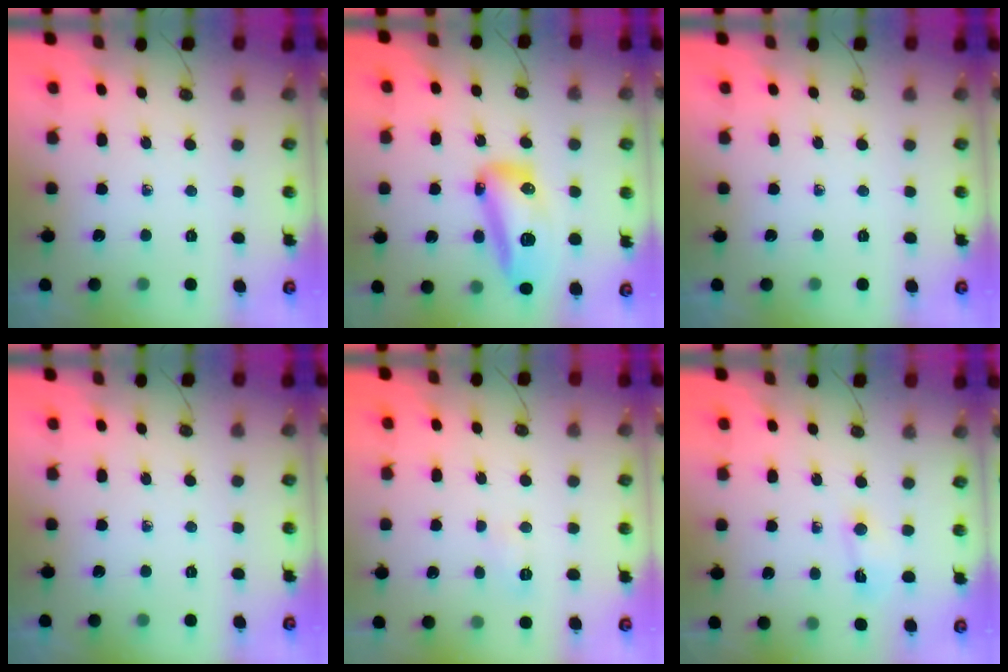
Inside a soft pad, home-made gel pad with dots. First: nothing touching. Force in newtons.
{"total": 19.4, "press": 17.5, "slide": 8.4}
{"total": 0.0}
{"total": 0.0}
{"total": 4.5, "press": 4.4, "slide": 0.5}
{"total": 3.5, "press": 3.4, "slide": 0.6}